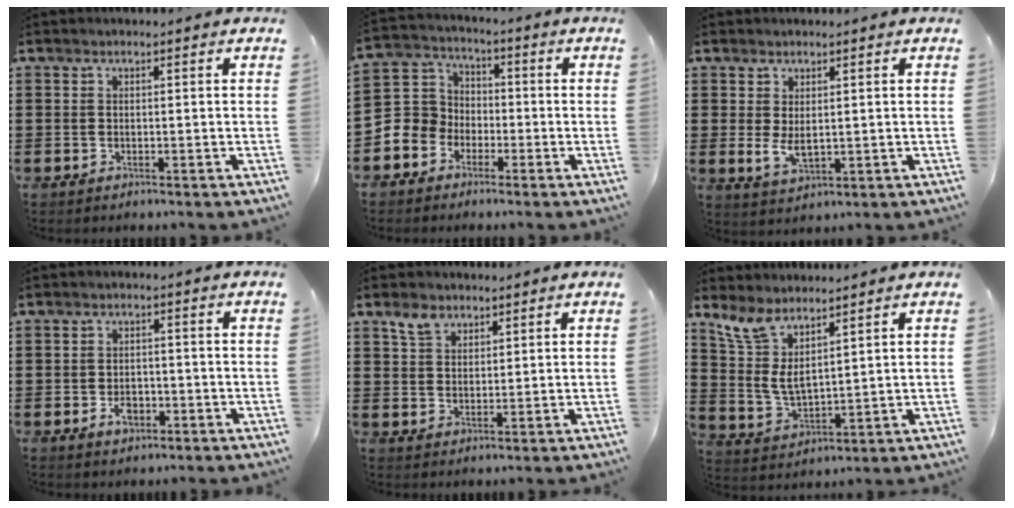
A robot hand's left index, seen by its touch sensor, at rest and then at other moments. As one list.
[{"total": 6.2, "force": [-1.7, 5.9, 1.3], "torque": [-0.069, -0.001, -0.039]}, {"total": 3.7, "force": [0.7, 1.7, 3.3], "torque": [-0.070, -0.001, 0.012]}, {"total": 2.9, "force": [-1.4, 1.8, 1.8], "torque": [-0.034, 0.002, -0.026]}, {"total": 3.8, "force": [2.6, 2.4, 1.4], "torque": [-0.028, 0.005, 0.047]}, {"total": 6.5, "force": [4.1, 2.6, 4.3], "torque": [-0.107, -0.017, 0.072]}]